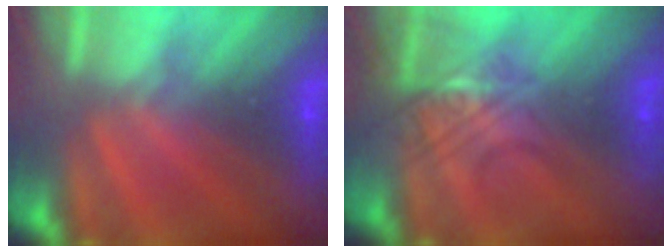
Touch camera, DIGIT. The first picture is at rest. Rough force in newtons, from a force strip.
{"total": 2.5}